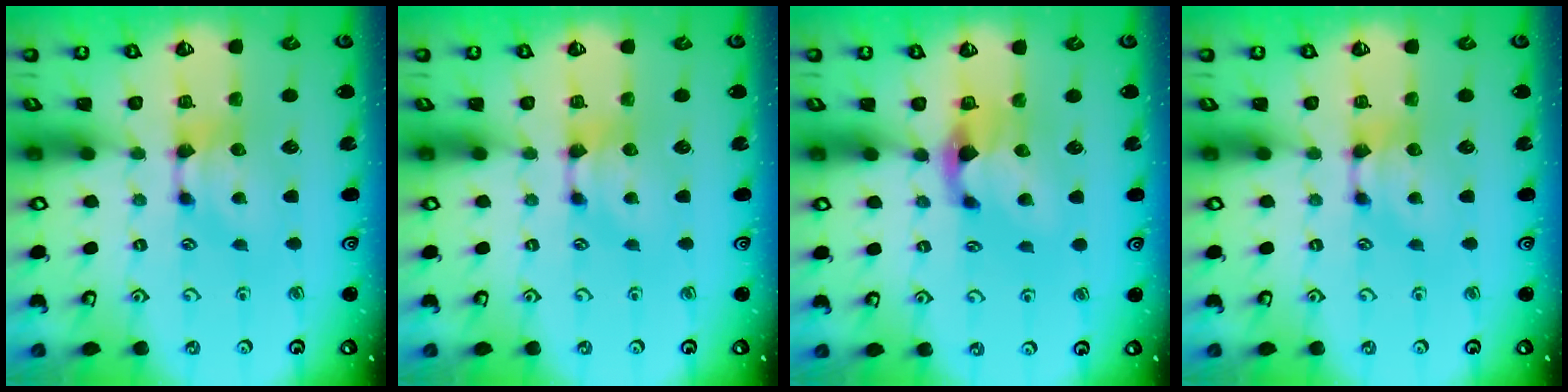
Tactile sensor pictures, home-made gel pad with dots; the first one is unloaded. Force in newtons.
{"total": 0.0}
{"total": 3.6, "press": 3.4, "slide": 1.0}
{"total": 0.0}